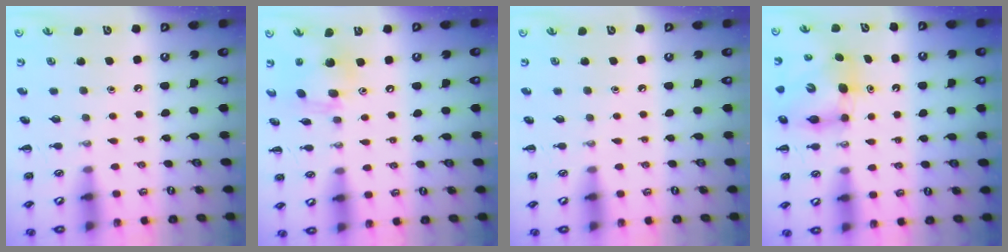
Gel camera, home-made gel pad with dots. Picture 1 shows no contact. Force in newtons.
{"total": 12.3, "press": 11.9, "slide": 3.1}
{"total": 0.0}
{"total": 6.8, "press": 6.7, "slide": 1.1}